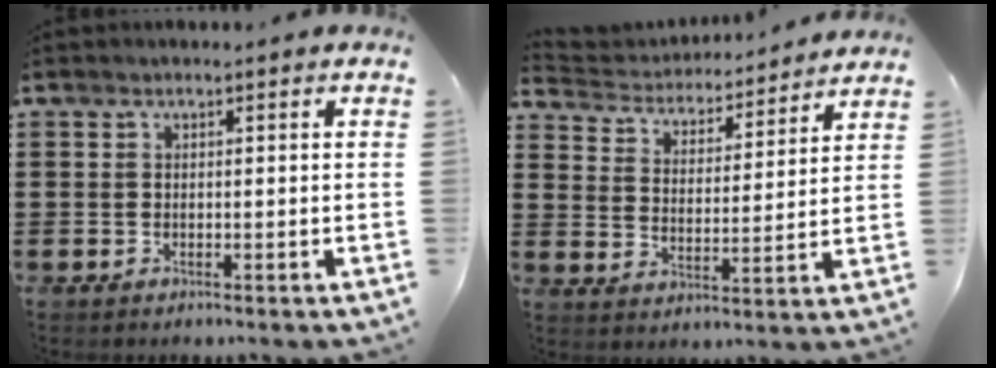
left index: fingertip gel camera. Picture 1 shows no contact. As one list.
[{"total": 3.8, "force": [3.7, 0.6, 0.0], "torque": [-0.025, -0.028, 0.057]}]